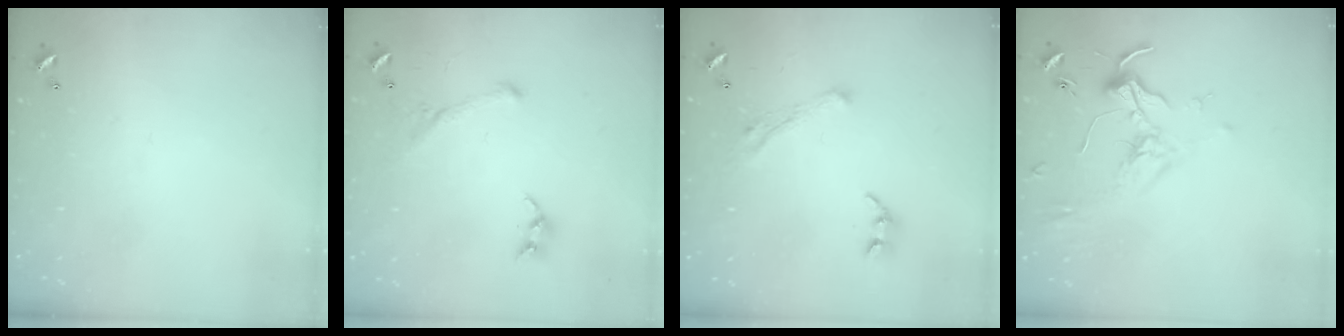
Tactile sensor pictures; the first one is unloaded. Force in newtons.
{"total": 2.8, "press": 2.6, "slide": 1.0}
{"total": 4.1, "press": 4.0, "slide": 1.1}
{"total": 1.7, "press": 1.5, "slide": 0.7}